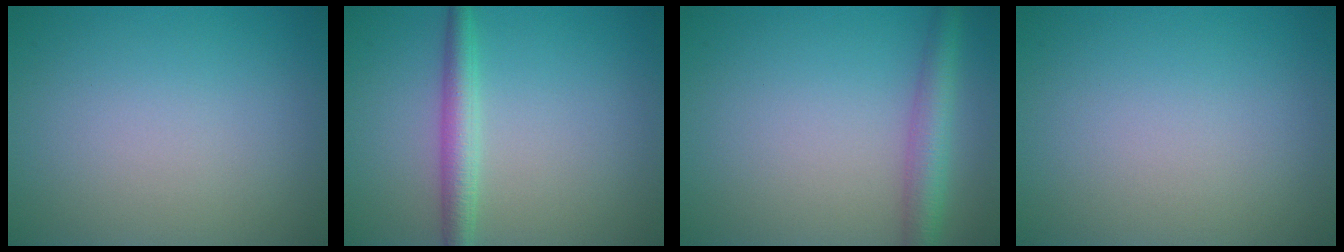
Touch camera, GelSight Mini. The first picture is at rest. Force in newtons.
{"total": 2.8, "press": 2.8, "slide": 0.0}
{"total": 3.5, "press": 3.5, "slide": 0.1}
{"total": 0.0}